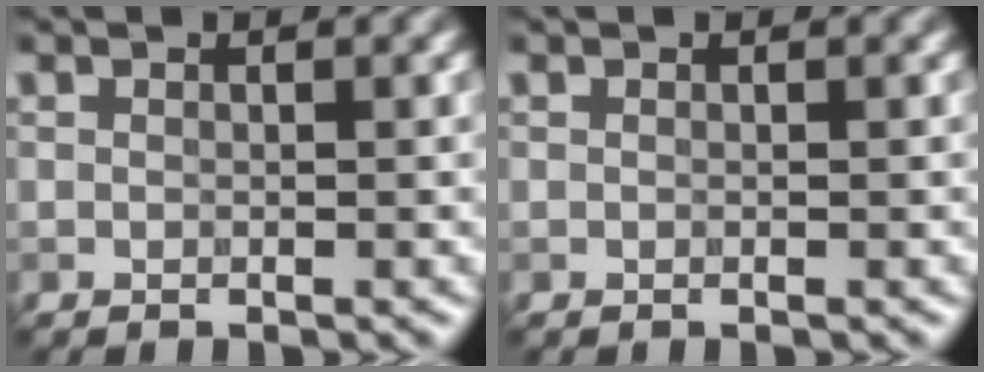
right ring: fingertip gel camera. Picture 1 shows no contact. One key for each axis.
{"total": 0.0}